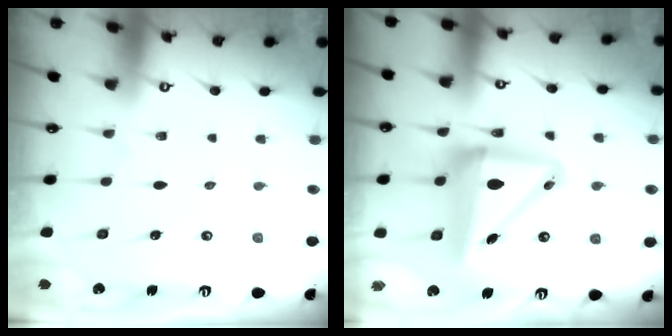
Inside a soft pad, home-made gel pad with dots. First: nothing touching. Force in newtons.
{"total": 13.6, "press": 13.4, "slide": 2.3}